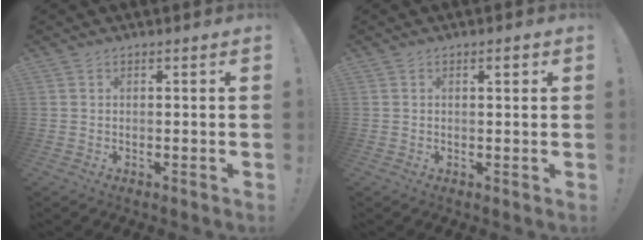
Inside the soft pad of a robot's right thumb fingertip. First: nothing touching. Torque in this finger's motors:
{"motor_torque": [0.01, 0.45, 0.40, -0.26, 0.00]}